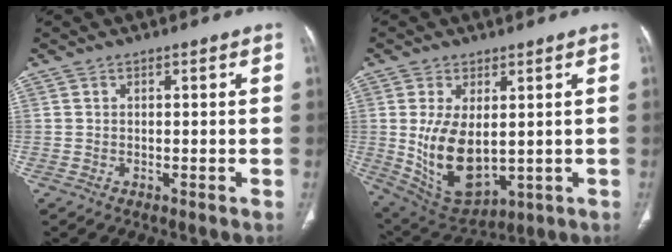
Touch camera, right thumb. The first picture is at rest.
{"total": 13.2, "force": [0.2, 7.3, 10.9], "torque": [-0.190, -0.015, 0.034]}